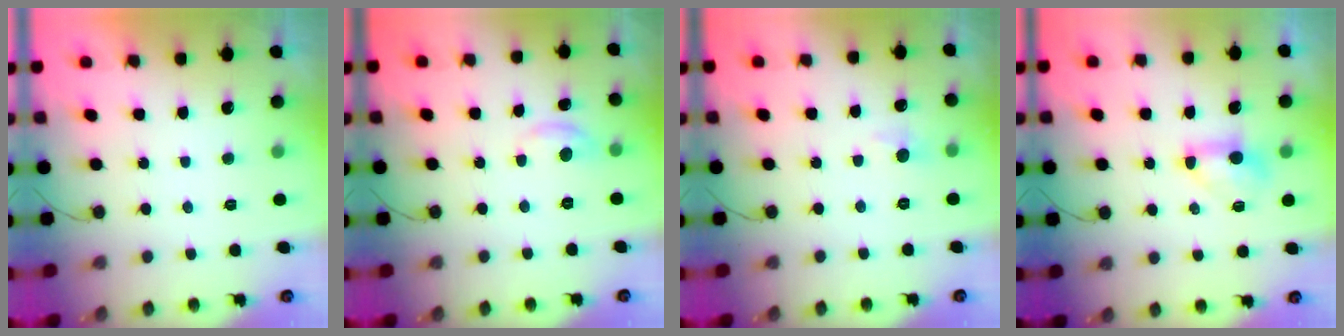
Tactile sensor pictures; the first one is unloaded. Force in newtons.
{"total": 3.9, "press": 3.9, "slide": 0.3}
{"total": 5.4, "press": 5.4, "slide": 0.7}
{"total": 5.9, "press": 5.9, "slide": 0.7}